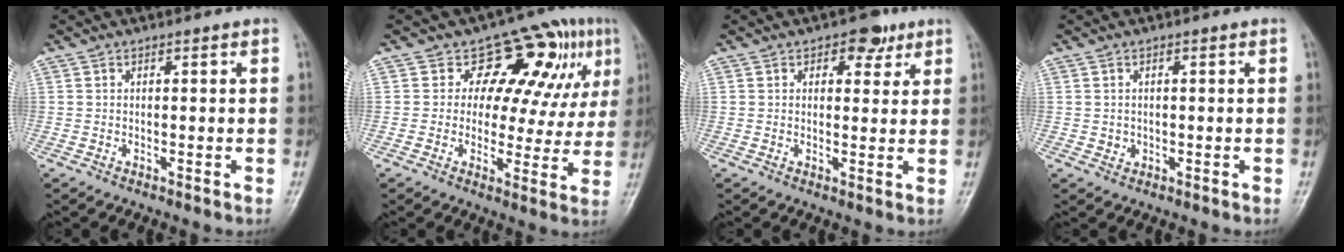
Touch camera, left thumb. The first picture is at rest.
{"total": 13.3, "force": [5.7, 7.9, 9.1], "torque": [-0.059, -0.013, 0.071]}
{"total": 4.8, "force": [2.6, 3.1, 2.6], "torque": [-0.005, -0.008, 0.031]}
{"total": 1.3, "force": [0.0, 1.3, 0.4], "torque": [-0.002, 0.001, 0.003]}